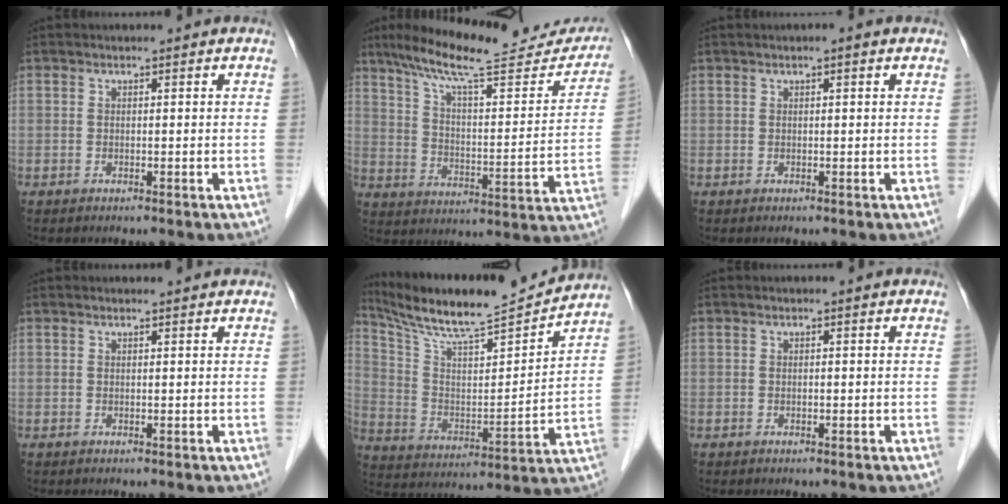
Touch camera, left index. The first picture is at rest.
{"total": 22.9, "force": [19.6, 4.1, 11.1], "torque": [-0.171, -0.002, 0.274]}
{"total": 1.0, "force": [0.5, 0.1, 0.9], "torque": [-0.016, 0.004, 0.004]}
{"total": 1.1, "force": [1.0, 0.2, 0.2], "torque": [-0.012, 0.008, 0.014]}
{"total": 19.3, "force": [17.7, 0.6, 7.6], "torque": [-0.143, -0.007, 0.293]}
{"total": 0.0}